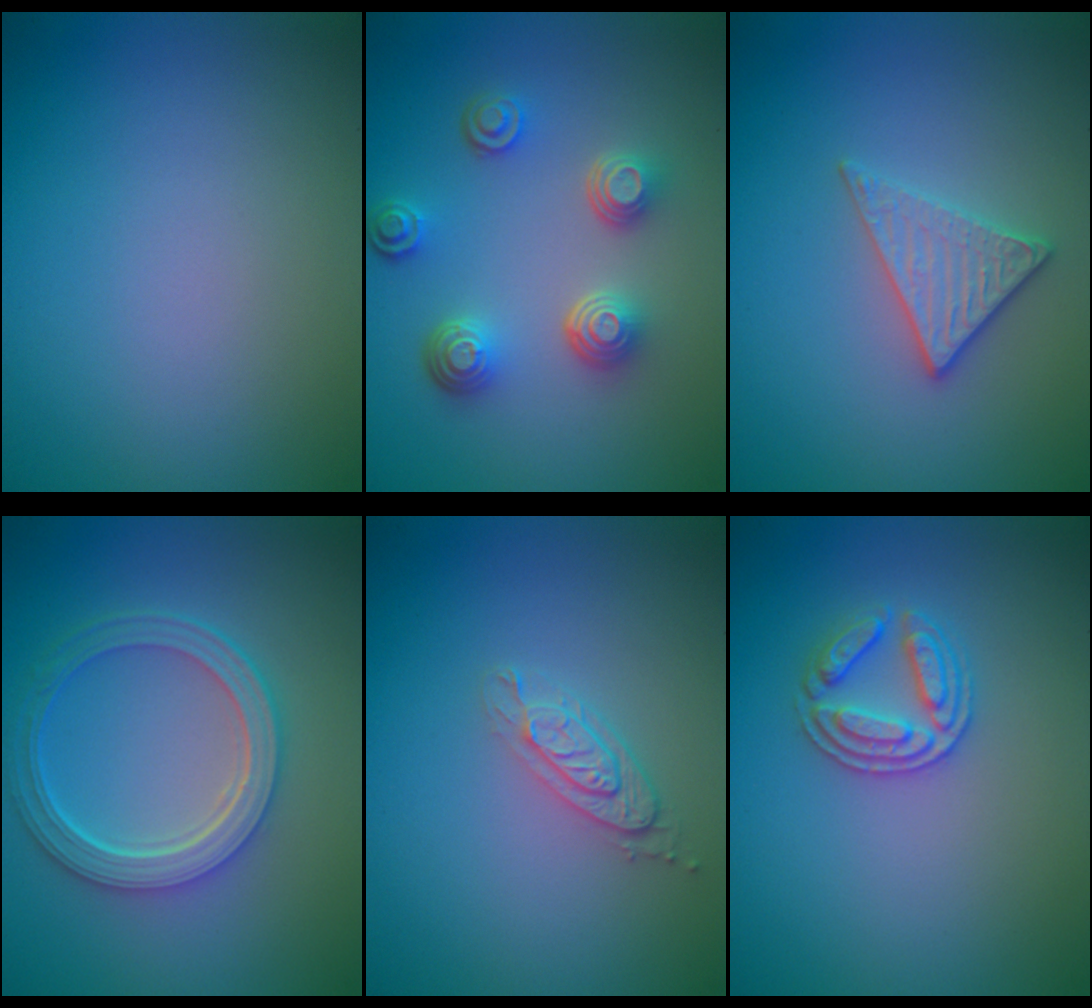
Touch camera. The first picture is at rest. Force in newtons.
{"total": 4.6, "press": 3.5, "slide": 3.0}
{"total": 2.8, "press": 2.5, "slide": 1.3}
{"total": 5.3, "press": 3.8, "slide": 3.6}
{"total": 2.1, "press": 2.0, "slide": 0.7}
{"total": 2.8, "press": 2.7, "slide": 0.6}